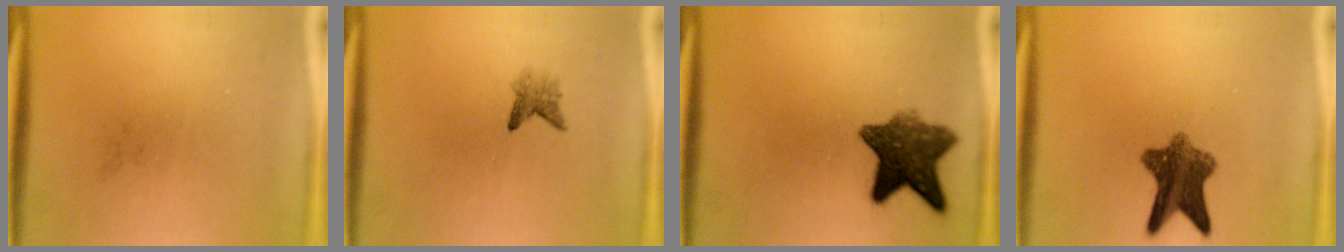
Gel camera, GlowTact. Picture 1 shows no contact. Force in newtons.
{"total": 1.8}
{"total": 9.2}
{"total": 8.2}